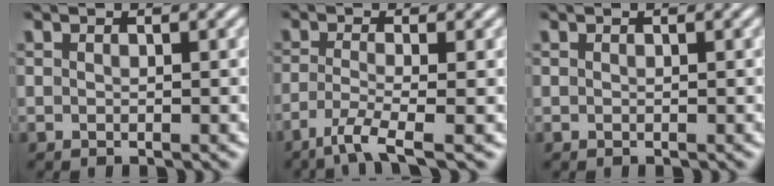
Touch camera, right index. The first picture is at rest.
{"total": 4.2, "force": [-2.8, 0.3, 3.2], "torque": [-0.070, -0.031, -0.031]}
{"total": 0.0}